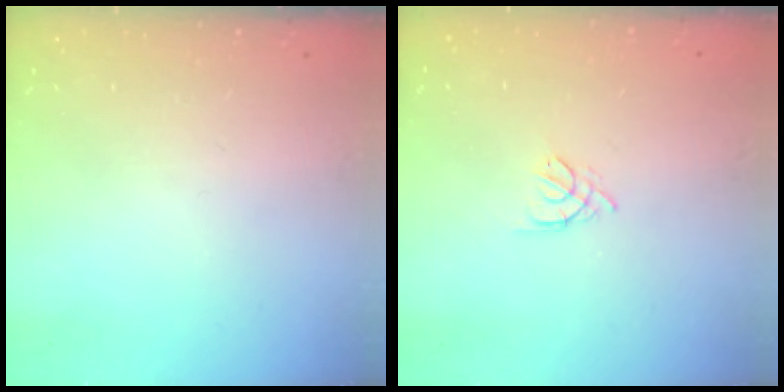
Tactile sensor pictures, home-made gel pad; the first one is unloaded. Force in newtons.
{"total": 3.0, "press": 2.9, "slide": 0.7}